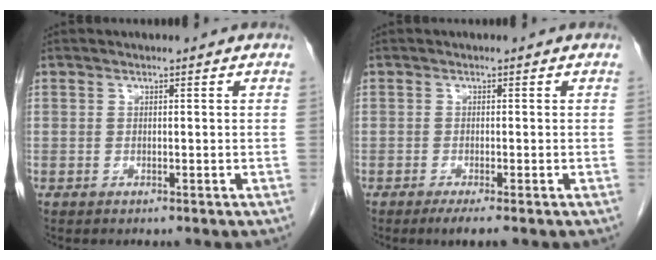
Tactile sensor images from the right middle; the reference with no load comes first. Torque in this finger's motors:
{"motor_torque": [0.40, -0.16, 0.00, 0.00]}